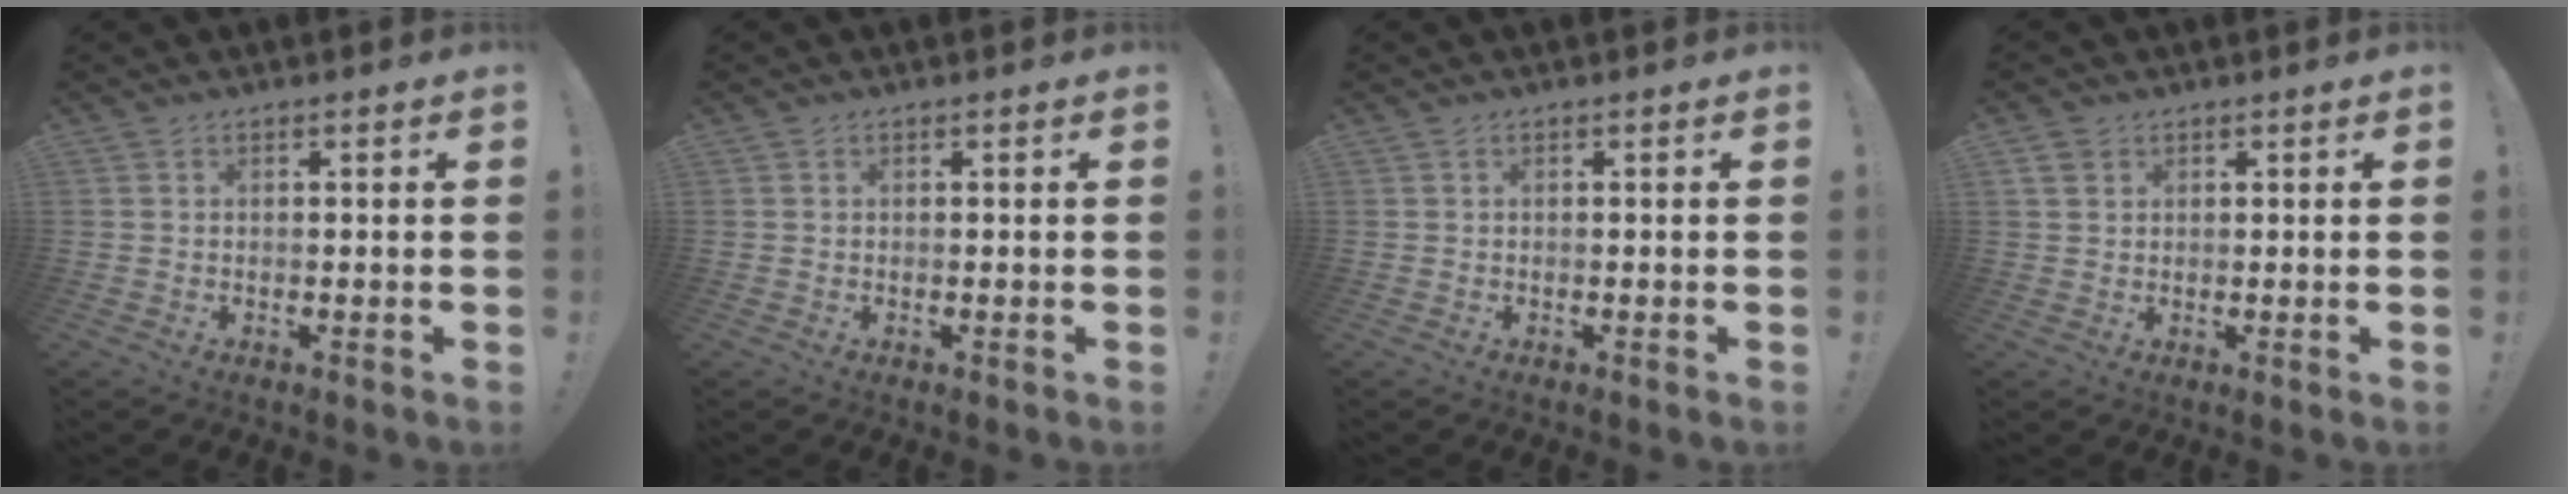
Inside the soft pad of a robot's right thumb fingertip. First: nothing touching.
{"total": 0.0}
{"total": 0.0}
{"total": 3.2, "force": [1.7, 2.4, 1.2], "torque": [-0.024, -0.002, 0.034]}